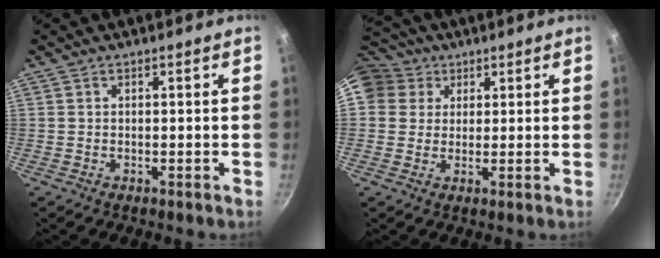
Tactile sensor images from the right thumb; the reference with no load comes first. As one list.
[{"total": 11.3, "force": [4.6, 9.5, 3.9], "torque": [-0.062, 0.016, 0.074]}]